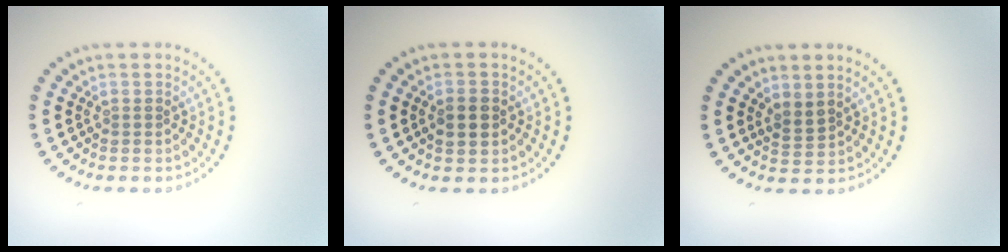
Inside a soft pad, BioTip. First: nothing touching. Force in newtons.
{"total": 2.0, "press": 2.0, "slide": 0.1}
{"total": 1.4, "press": 1.2, "slide": 0.8}